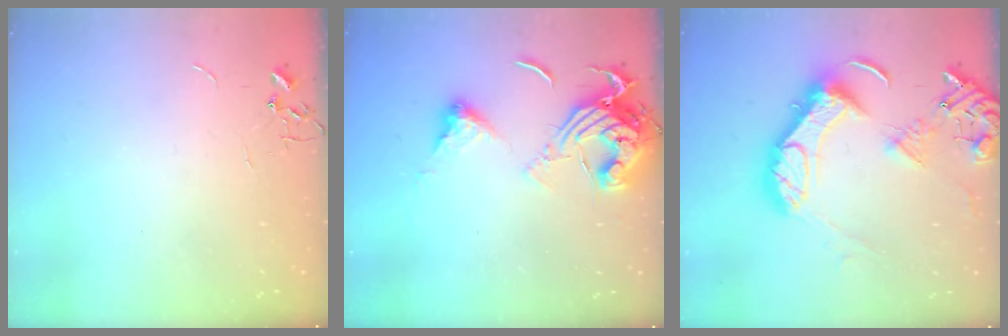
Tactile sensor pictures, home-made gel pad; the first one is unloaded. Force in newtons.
{"total": 16.5, "press": 16.4, "slide": 1.9}
{"total": 19.3, "press": 19.1, "slide": 2.4}